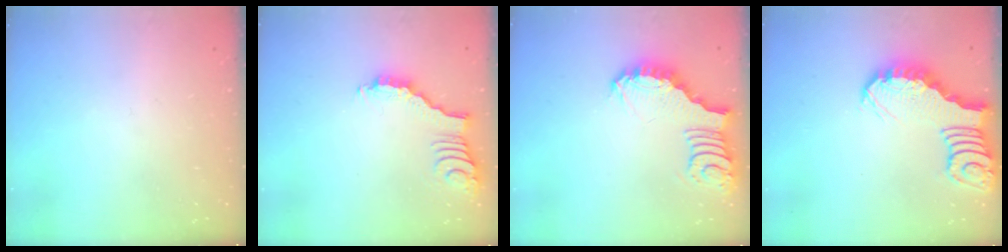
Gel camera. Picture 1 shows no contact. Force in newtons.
{"total": 3.5, "press": 3.5, "slide": 0.4}
{"total": 3.1, "press": 3.1, "slide": 0.6}
{"total": 3.0, "press": 3.0, "slide": 0.3}